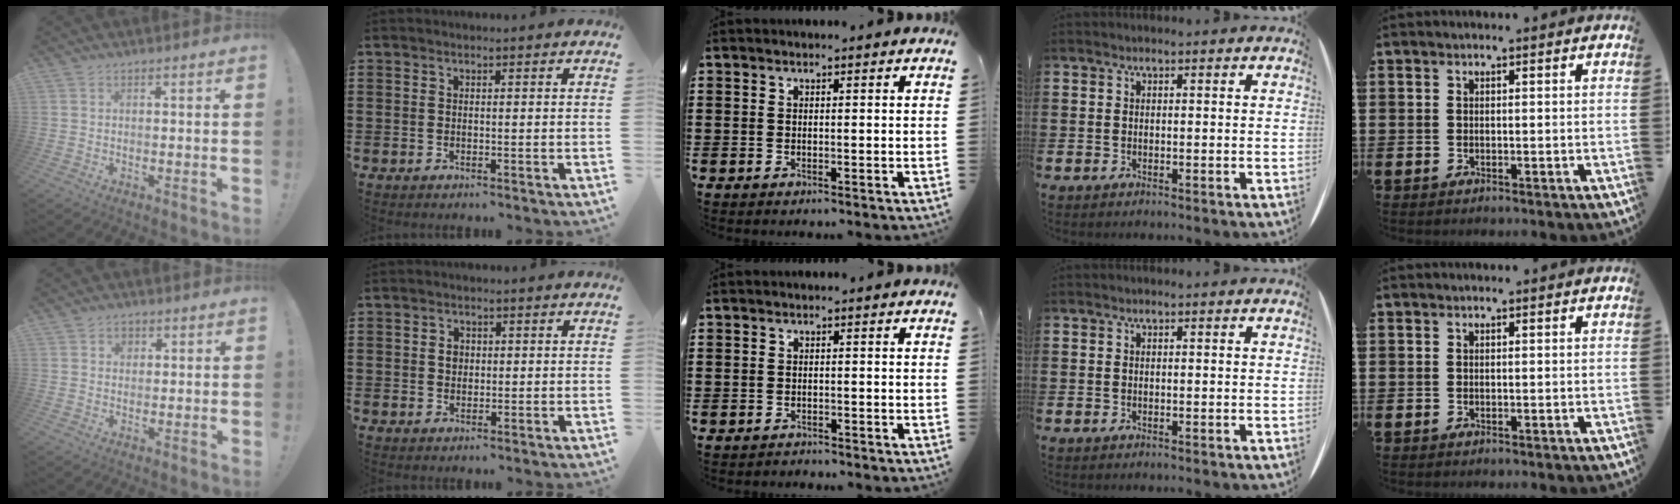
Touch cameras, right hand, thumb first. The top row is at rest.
{"thumb": {"total": 2.6, "force": [0.8, 2.3, 1.1], "torque": [-0.009, -0.003, 0.012]}, "index": {"total": 1.7, "force": [0.3, 1.4, 1.0], "torque": [-0.022, 0.008, 0.004]}, "middle": {"total": 0.9, "force": [-0.8, 0.3, -0.1], "torque": [0.000, 0.003, -0.019]}}